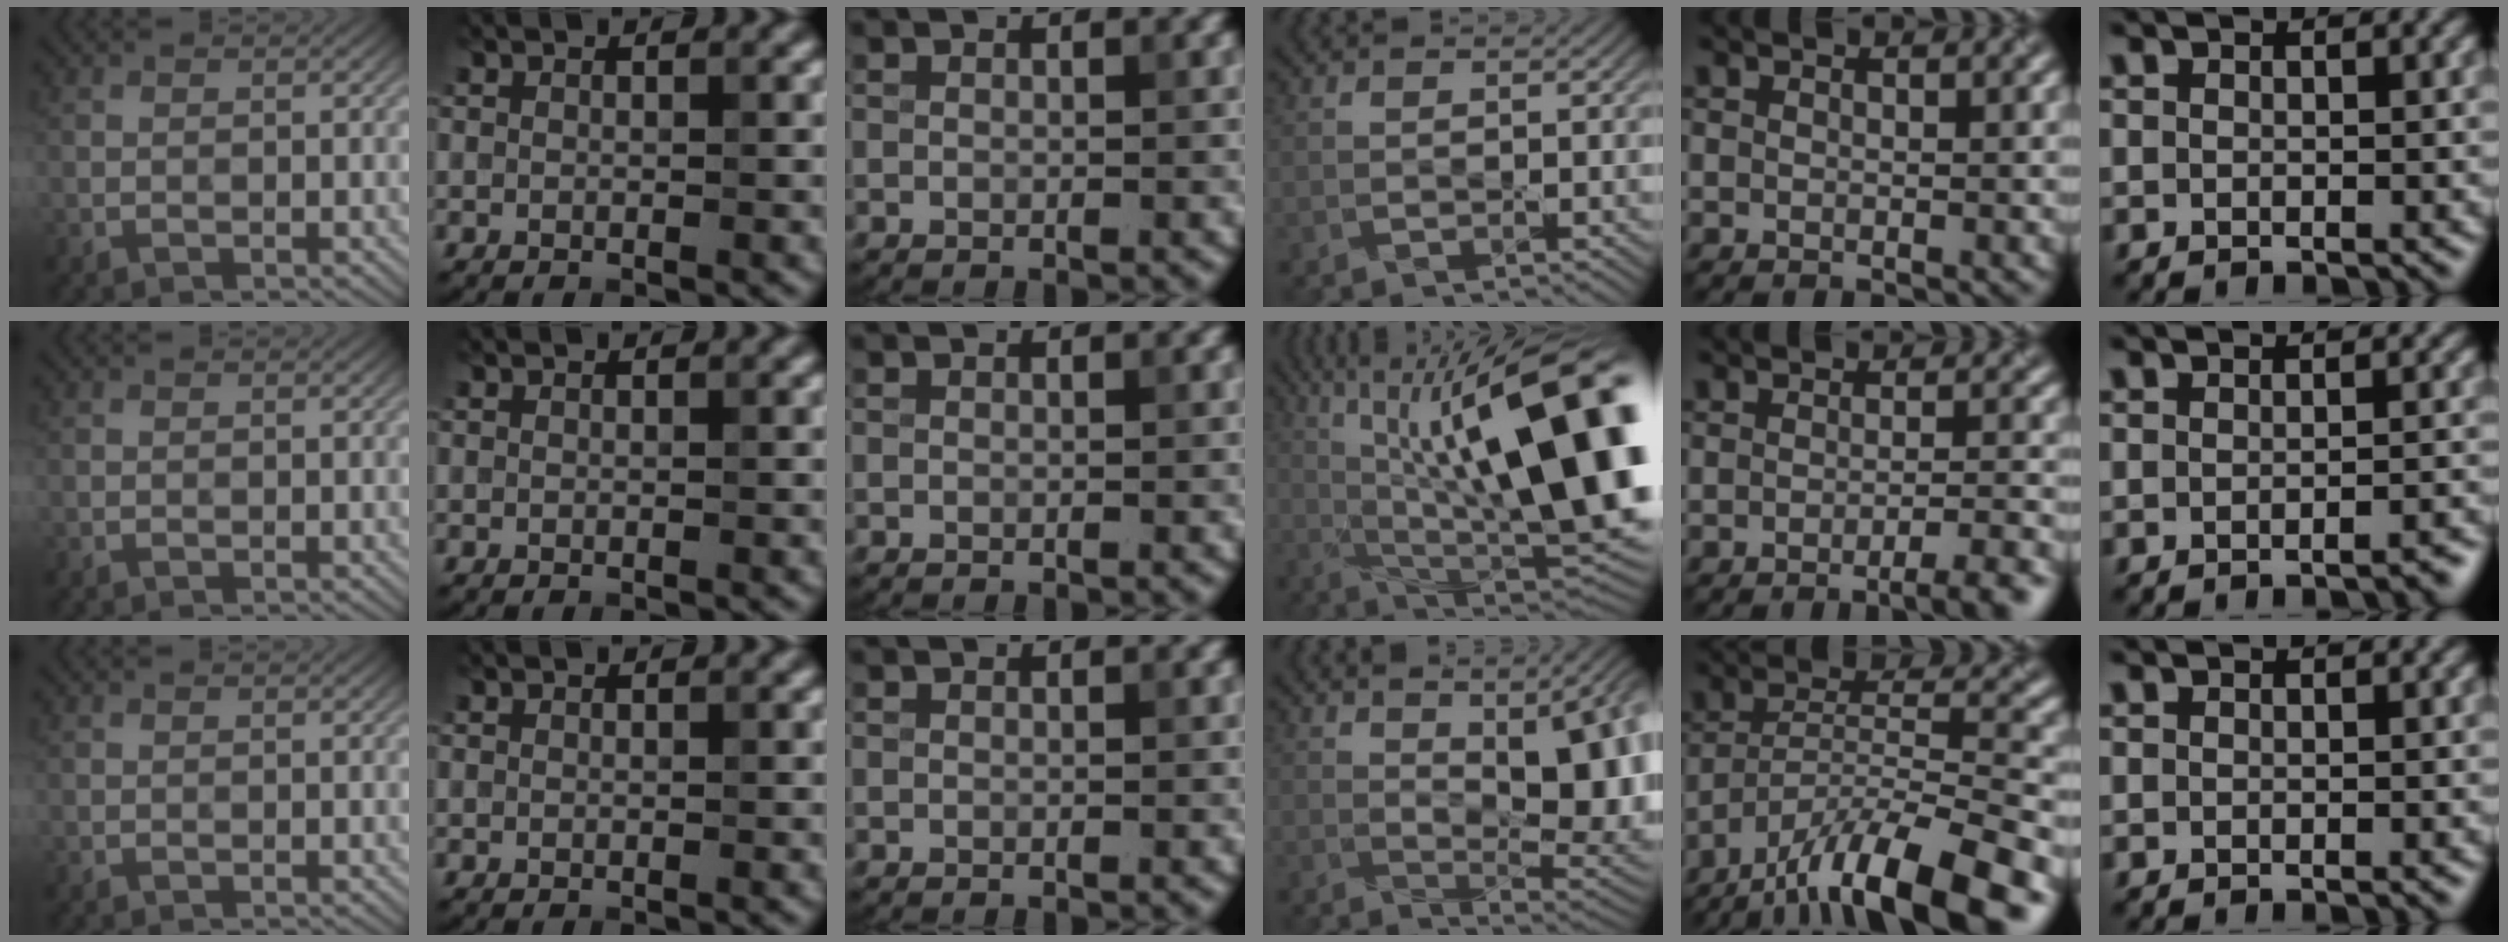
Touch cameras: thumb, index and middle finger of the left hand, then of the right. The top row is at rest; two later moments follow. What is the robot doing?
{"motion": "press", "object": "syringe"}